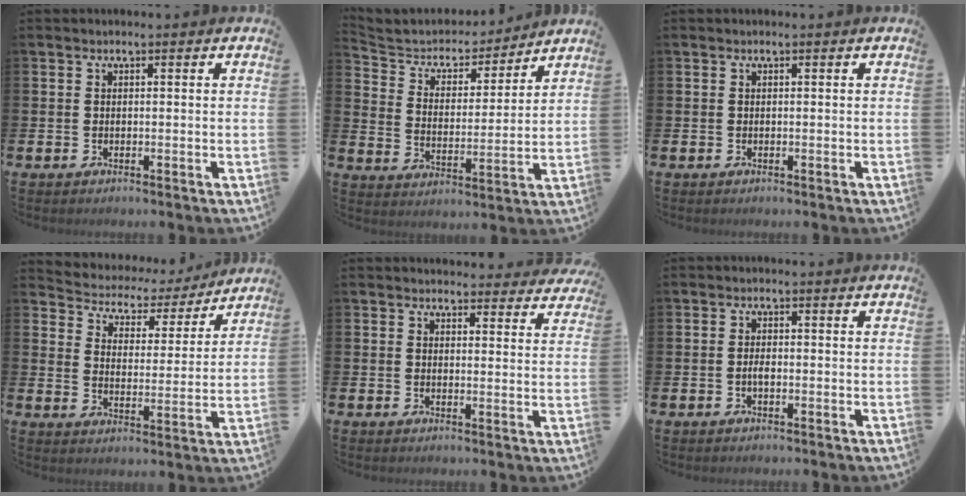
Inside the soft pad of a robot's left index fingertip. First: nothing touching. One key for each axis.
{"total": 5.4, "fx": 4.9, "fy": 2.3, "fz": 0.6, "tx": -0.048, "ty": -0.038, "tz": 0.078}
{"total": 0.0}
{"total": 4.5, "fx": 4.1, "fy": 2.0, "fz": 0.3, "tx": -0.038, "ty": -0.034, "tz": 0.064}
{"total": 3.2, "fx": 3.1, "fy": 0.8, "fz": 0.0, "tx": 0.004, "ty": -0.019, "tz": 0.055}
{"total": 1.3, "fx": -0.4, "fy": 0.5, "fz": 1.1, "tx": -0.018, "ty": 0.000, "tz": -0.009}